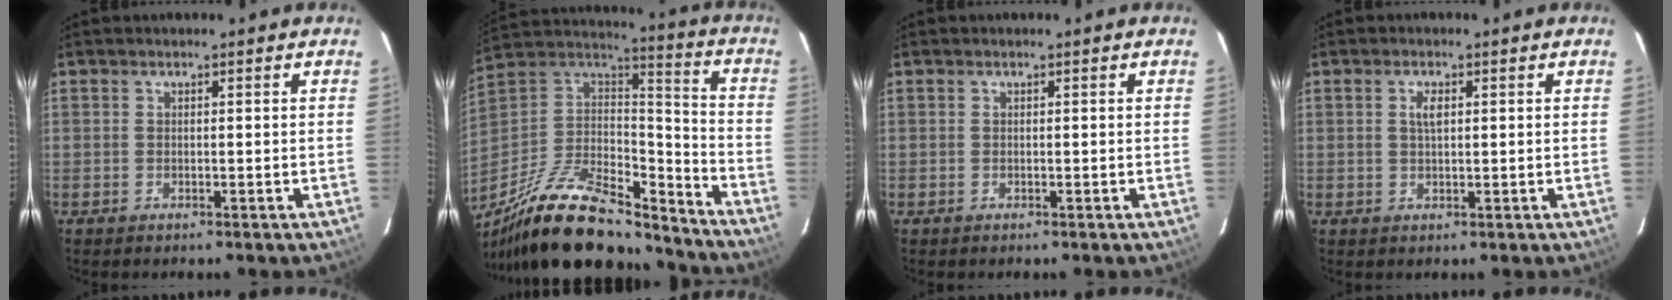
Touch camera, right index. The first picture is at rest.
{"total": 27.4, "force": [-20.4, 10.0, 15.3], "torque": [-0.289, -0.003, -0.327]}
{"total": 0.0}
{"total": 2.2, "force": [0.7, 1.0, 1.9], "torque": [-0.035, 0.003, 0.012]}